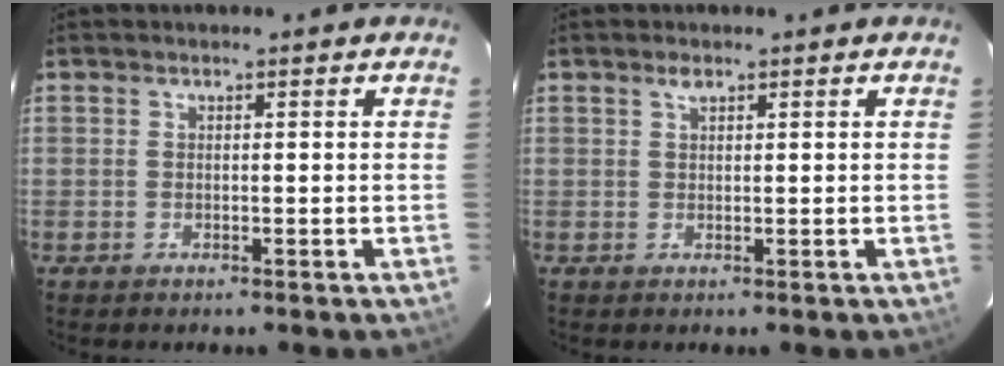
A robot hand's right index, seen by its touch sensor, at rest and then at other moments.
{"total": 1.1, "force": [0.7, 0.5, 0.6], "torque": [-0.011, 0.004, 0.013]}